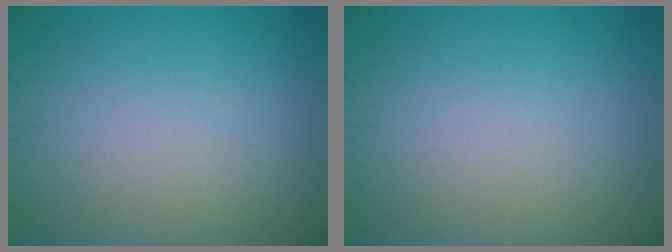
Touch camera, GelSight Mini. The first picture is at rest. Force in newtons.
{"total": 0.0}